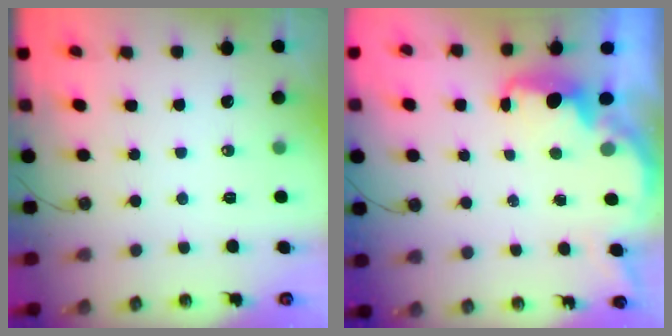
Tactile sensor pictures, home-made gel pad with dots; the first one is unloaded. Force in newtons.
{"total": 2.3, "press": 2.2, "slide": 0.8}